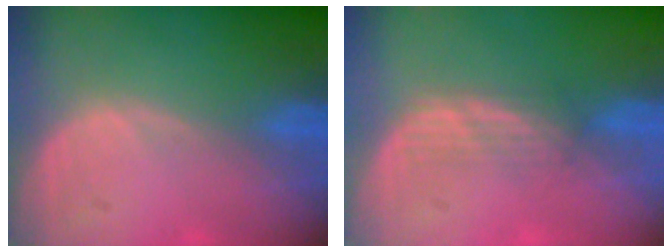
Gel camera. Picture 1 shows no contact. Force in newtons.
{"total": 2.7, "press": 2.5, "slide": 0.9}